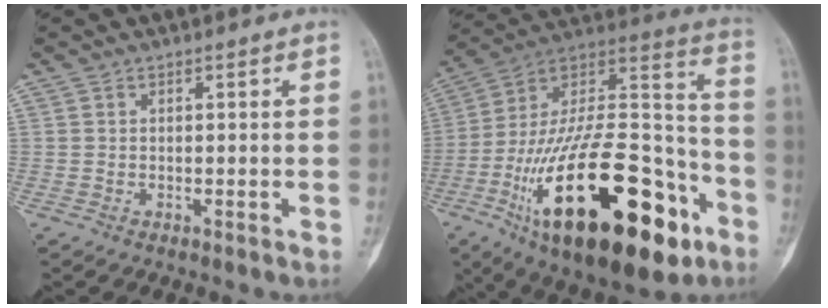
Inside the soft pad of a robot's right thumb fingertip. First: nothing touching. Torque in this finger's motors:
{"motor_torque": [1.92, 2.35, 2.49, -0.28, 0.31]}